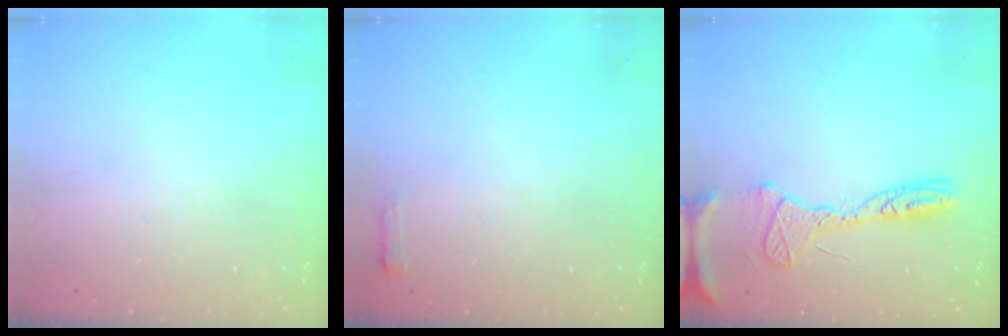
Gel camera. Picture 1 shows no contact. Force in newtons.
{"total": 2.7, "press": 2.6, "slide": 0.5}
{"total": 14.7, "press": 14.6, "slide": 1.4}